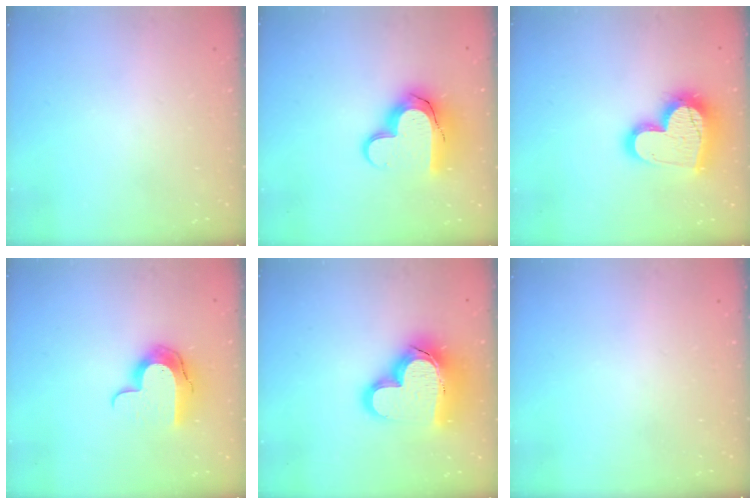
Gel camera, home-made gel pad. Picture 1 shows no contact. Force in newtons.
{"total": 15.2, "press": 15.1, "slide": 1.1}
{"total": 19.6, "press": 19.6, "slide": 1.8}
{"total": 10.5, "press": 10.5, "slide": 0.8}
{"total": 20.9, "press": 20.8, "slide": 1.9}
{"total": 0.0}